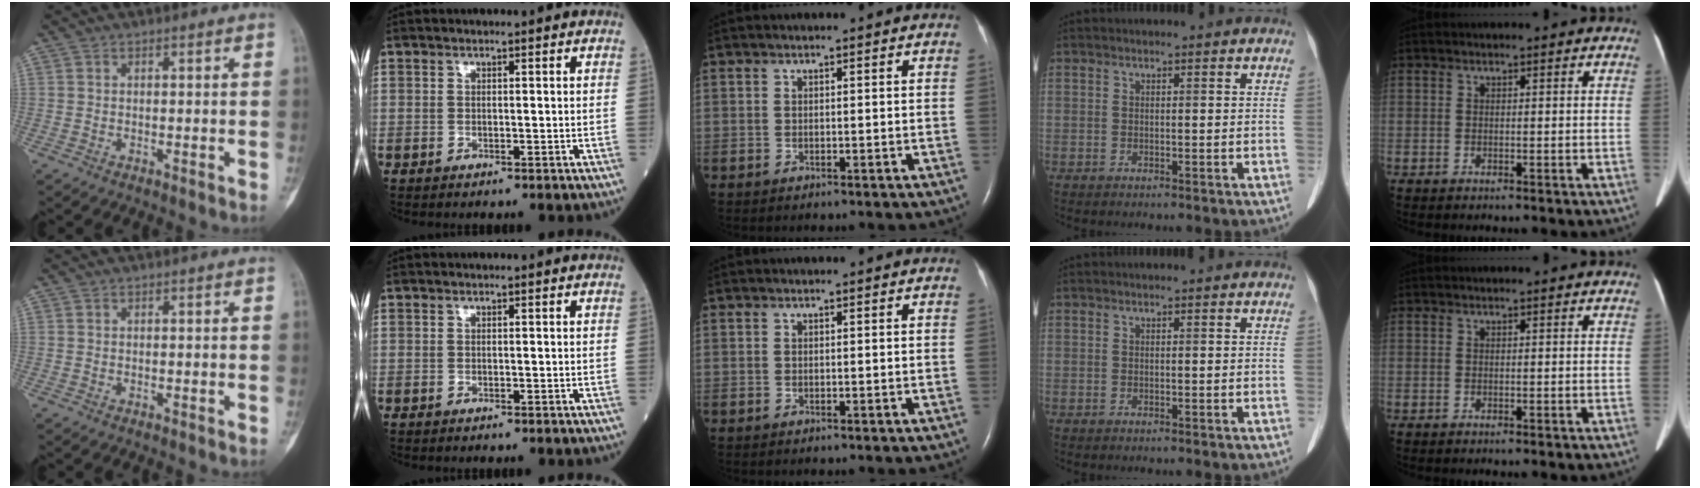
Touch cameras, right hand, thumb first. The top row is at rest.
{}